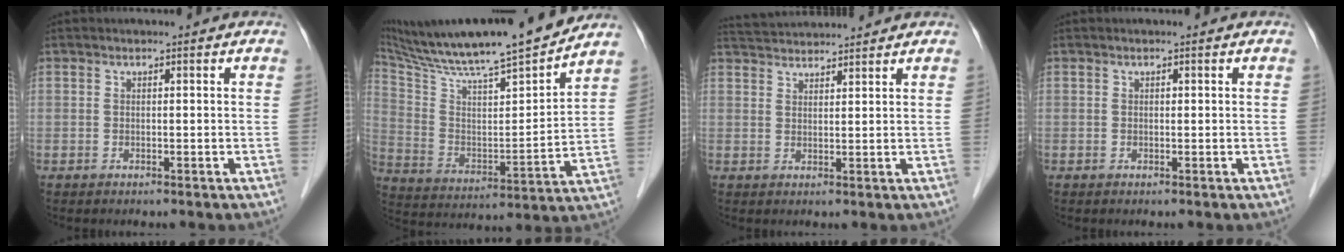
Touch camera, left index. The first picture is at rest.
{"total": 22.3, "force": [19.7, 0.2, 10.4], "torque": [-0.182, -0.015, 0.318]}
{"total": 6.6, "force": [6.5, 0.4, 1.3], "torque": [-0.031, 0.038, 0.108]}
{"total": 0.0}